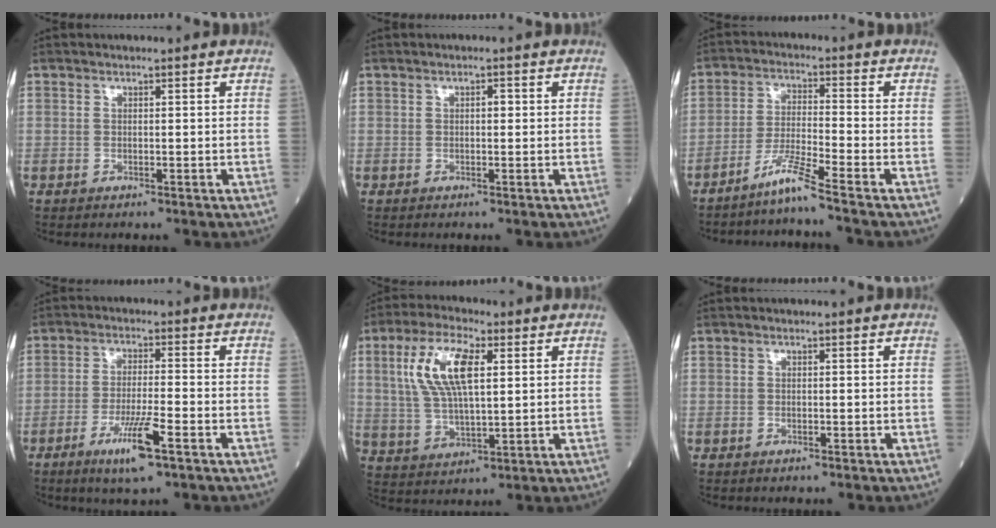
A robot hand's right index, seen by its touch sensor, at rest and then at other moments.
{"total": 0.9, "force": [0.1, 0.4, 0.8], "torque": [-0.011, 0.002, 0.000]}
{"total": 5.6, "force": [-4.6, -1.5, 3.0], "torque": [-0.063, -0.023, -0.096]}
{"total": 7.4, "force": [-4.0, 0.1, 6.2], "torque": [-0.114, -0.014, -0.071]}
{"total": 11.1, "force": [3.3, 3.6, 9.9], "torque": [-0.216, 0.015, 0.065]}
{"total": 0.0}